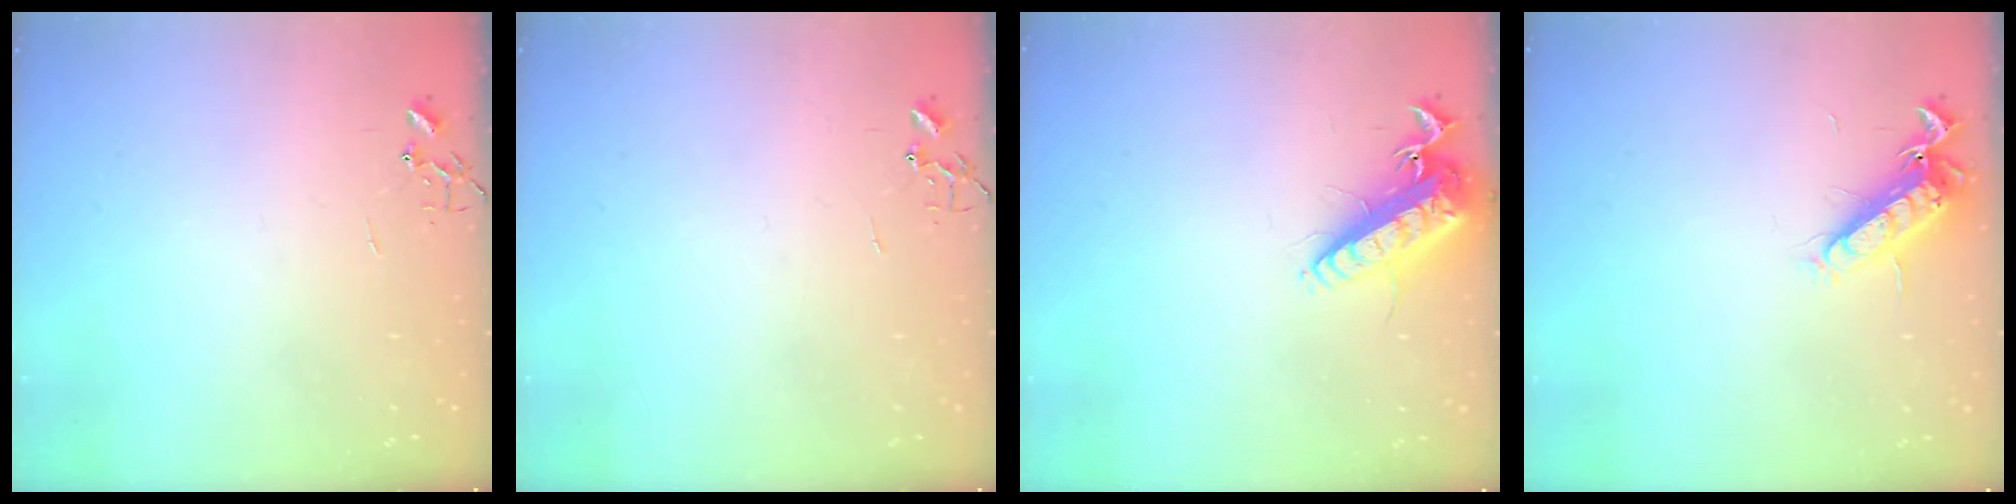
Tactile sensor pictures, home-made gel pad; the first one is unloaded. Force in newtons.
{"total": 0.0}
{"total": 15.9, "press": 15.5, "slide": 3.3}
{"total": 13.0, "press": 12.9, "slide": 1.2}